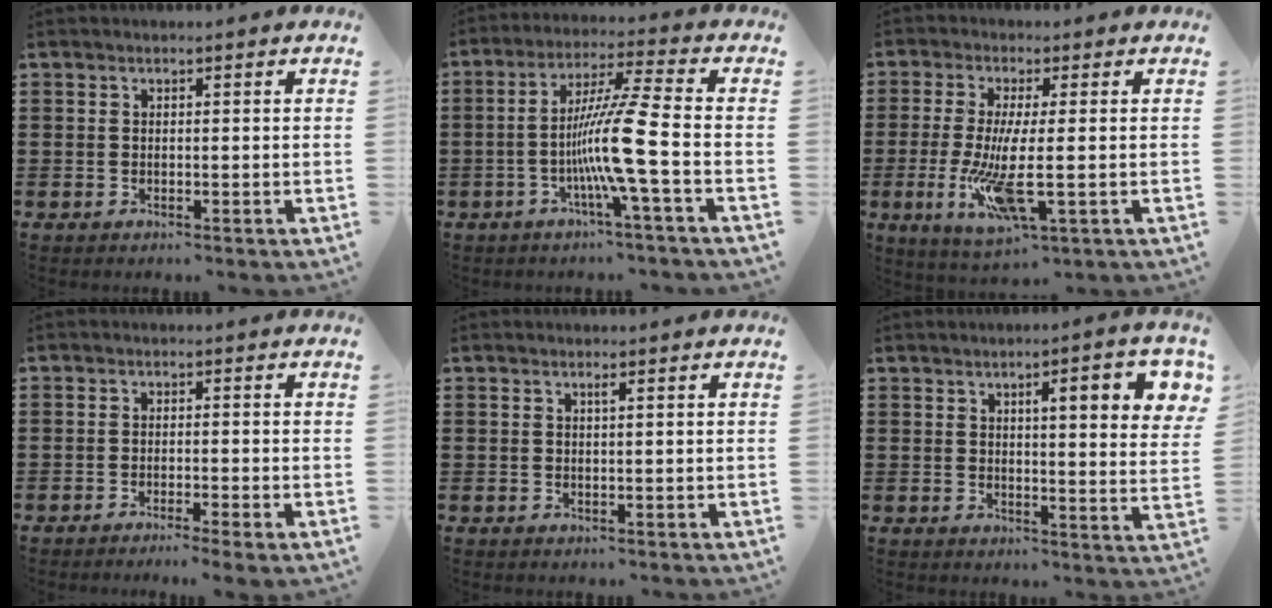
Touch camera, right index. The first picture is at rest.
{"total": 10.5, "force": [-3.0, -1.2, 10.0], "torque": [-0.193, -0.012, -0.066]}
{"total": 9.6, "force": [-1.7, 1.6, 9.3], "torque": [-0.203, -0.028, -0.032]}
{"total": 1.7, "force": [-1.5, -0.3, 0.7], "torque": [-0.013, 0.000, -0.029]}
{"total": 0.6, "force": [0.2, -0.1, 0.5], "torque": [-0.009, -0.002, 0.004]}
{"total": 6.8, "force": [2.5, 1.2, 6.2], "torque": [-0.097, -0.003, 0.032]}